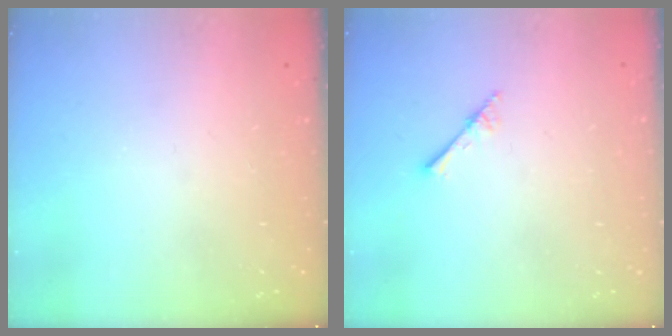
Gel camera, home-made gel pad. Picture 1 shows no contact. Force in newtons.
{"total": 2.3, "press": 2.2, "slide": 0.2}